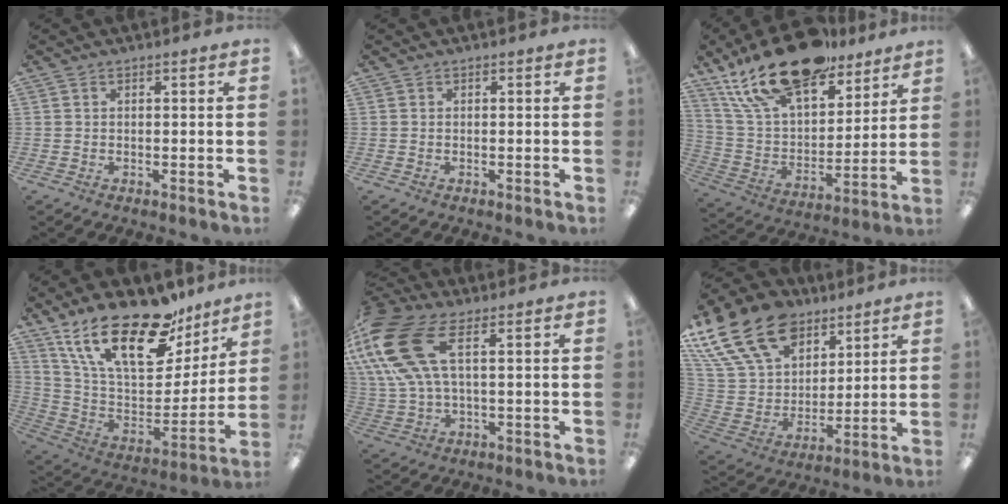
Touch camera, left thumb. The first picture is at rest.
{"total": 0.0}
{"total": 22.8, "force": [17.0, 9.6, 11.7], "torque": [-0.216, -0.092, 0.302]}
{"total": 25.1, "force": [17.4, 10.5, 14.8], "torque": [-0.265, -0.110, 0.305]}
{"total": 19.1, "force": [6.8, 8.5, 15.6], "torque": [-0.330, -0.011, 0.122]}
{"total": 23.4, "force": [13.9, 14.7, 11.7], "torque": [-0.238, -0.070, 0.260]}